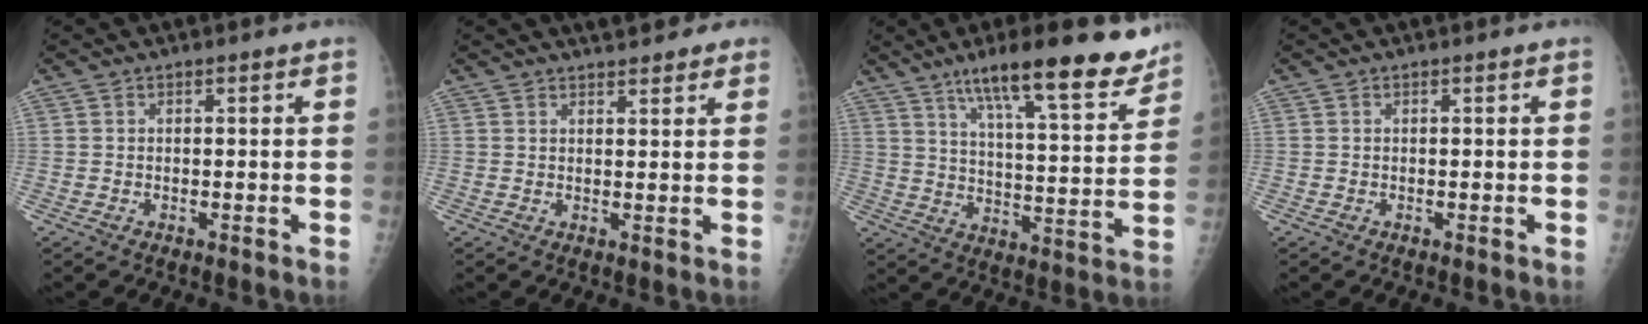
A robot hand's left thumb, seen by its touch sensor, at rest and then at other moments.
{"total": 7.5, "force": [6.1, 2.5, 3.5], "torque": [-0.027, -0.011, 0.074]}
{"total": 19.6, "force": [13.9, 4.0, 13.3], "torque": [-0.173, -0.060, 0.216]}
{"total": 0.0}